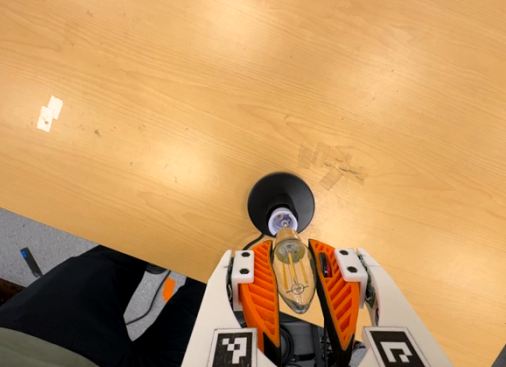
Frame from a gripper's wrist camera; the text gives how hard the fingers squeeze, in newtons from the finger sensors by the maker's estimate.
{"total": 21.9, "left": 24.4, "right": 19.3}